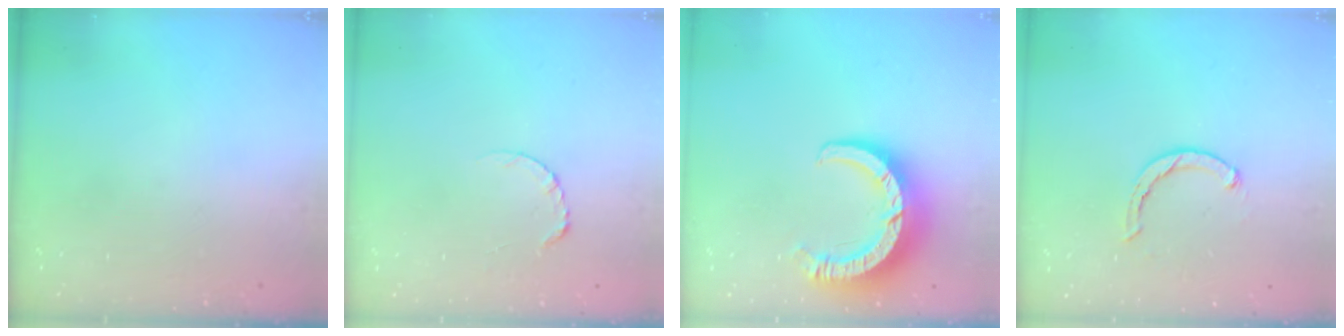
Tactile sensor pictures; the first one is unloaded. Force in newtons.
{"total": 3.4, "press": 3.4, "slide": 0.4}
{"total": 11.4, "press": 11.3, "slide": 1.1}
{"total": 1.5, "press": 1.5, "slide": 0.3}